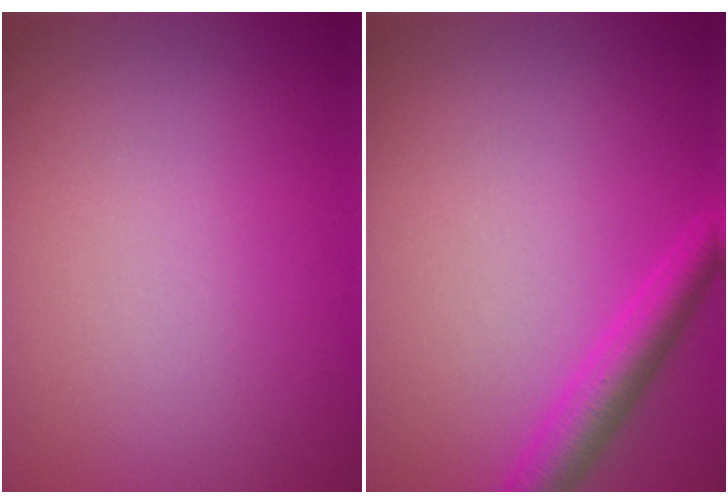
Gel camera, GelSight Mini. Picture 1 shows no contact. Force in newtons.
{"total": 3.1, "press": 3.1, "slide": 0.2}